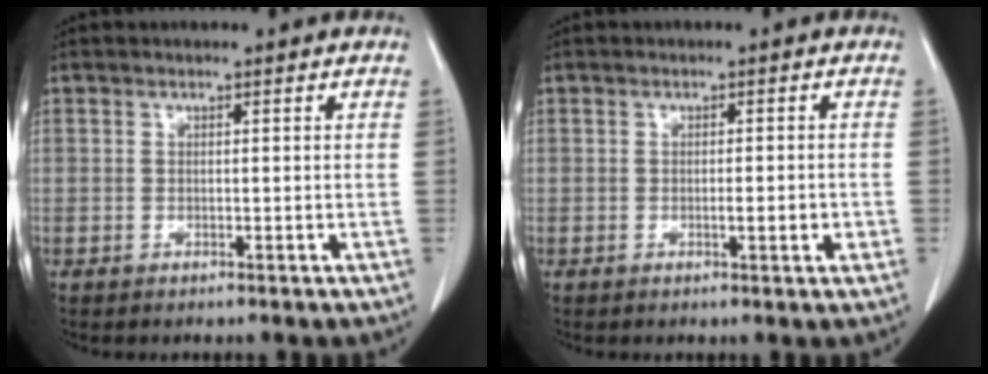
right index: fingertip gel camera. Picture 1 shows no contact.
{"total": 2.3, "force": [-0.6, 0.5, 2.2], "torque": [-0.035, 0.000, -0.007]}